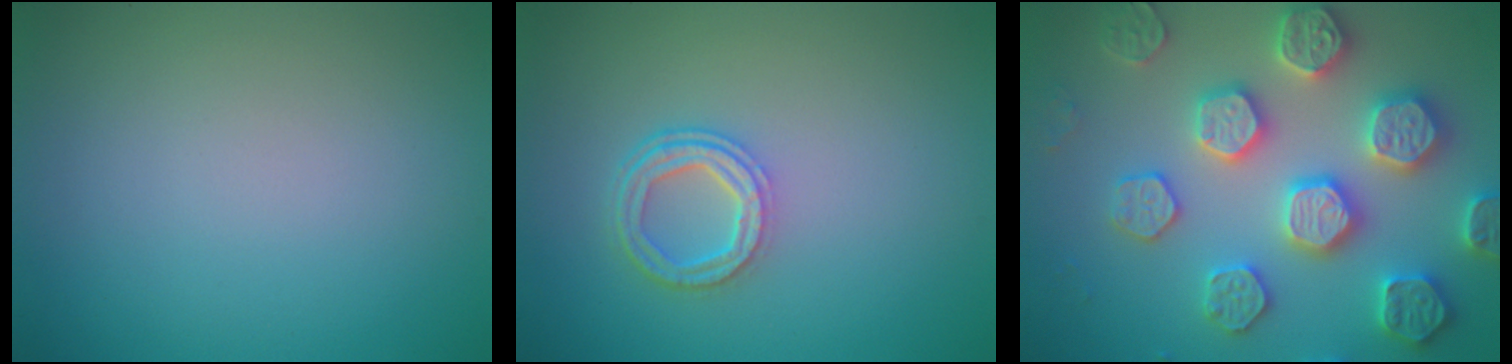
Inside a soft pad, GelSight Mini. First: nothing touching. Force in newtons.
{"total": 3.6, "press": 2.8, "slide": 2.3}
{"total": 7.6, "press": 7.4, "slide": 1.5}